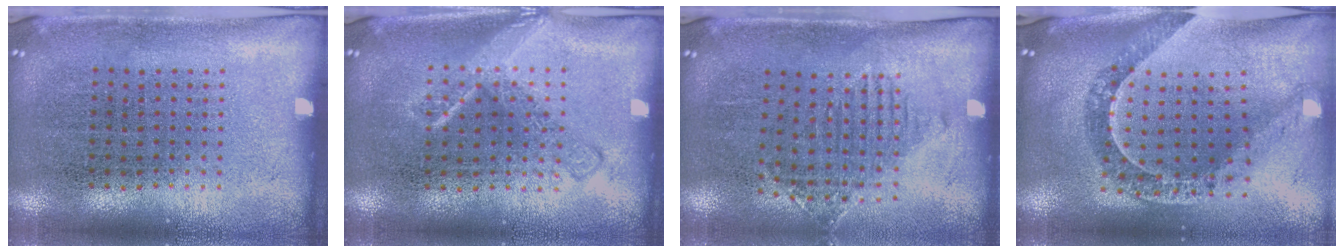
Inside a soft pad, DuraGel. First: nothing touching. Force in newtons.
{"total": 2.3, "press": 2.3, "slide": 0.3}
{"total": 1.2, "press": 1.1, "slide": 0.5}
{"total": 1.2, "press": 1.1, "slide": 0.3}